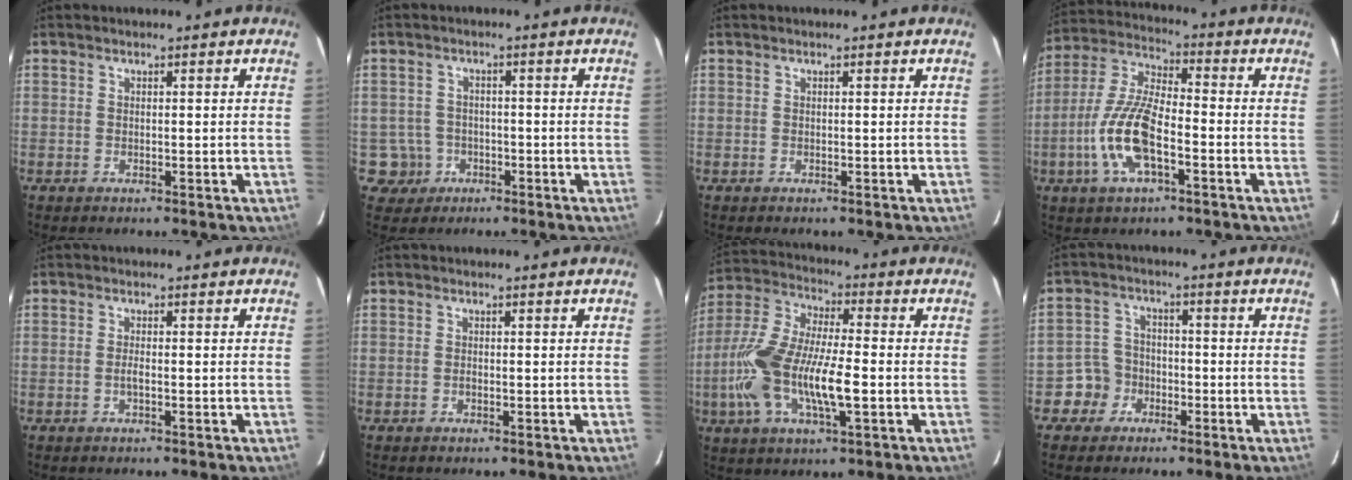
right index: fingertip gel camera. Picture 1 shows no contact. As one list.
[{"total": 4.7, "force": [-1.8, 4.3, -0.1], "torque": [-0.008, 0.018, -0.028]}, {"total": 0.0}, {"total": 13.4, "force": [-4.6, 4.8, 11.7], "torque": [-0.251, -0.001, -0.092]}, {"total": 1.0, "force": [-0.4, 0.2, 0.9], "torque": [-0.019, -0.001, -0.007]}, {"total": 0.6, "force": [-0.3, 0.3, 0.4], "torque": [-0.008, 0.001, -0.006]}, {"total": 17.3, "force": [-3.8, 5.6, 15.9], "torque": [-0.334, -0.004, -0.077]}, {"total": 5.4, "force": [-2.9, 4.5, 0.1], "torque": [-0.007, 0.023, -0.055]}]